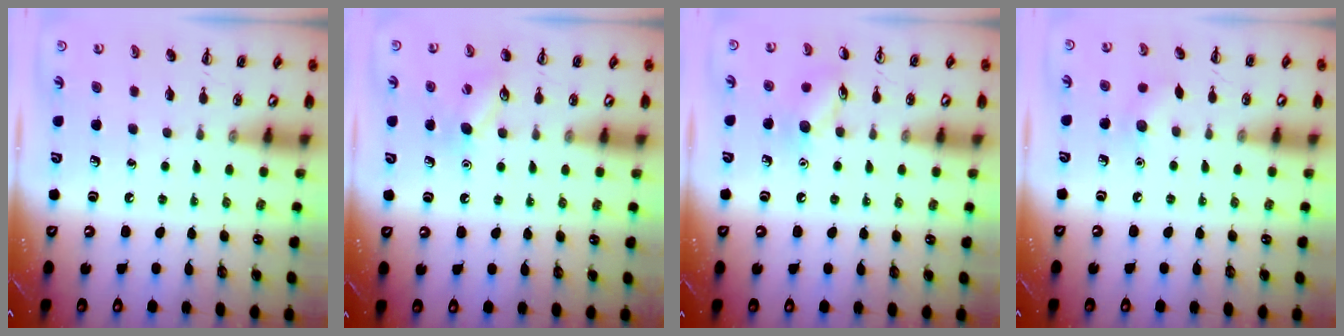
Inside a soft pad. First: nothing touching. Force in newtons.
{"total": 8.0, "press": 7.9, "slide": 1.6}
{"total": 7.4, "press": 7.3, "slide": 0.9}
{"total": 6.4, "press": 6.2, "slide": 1.8}